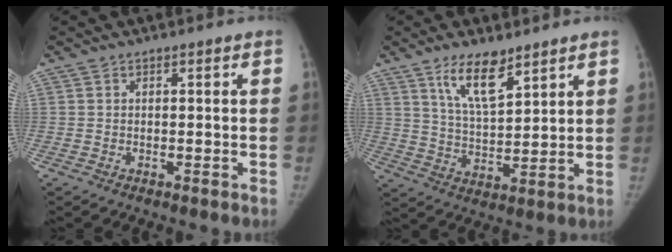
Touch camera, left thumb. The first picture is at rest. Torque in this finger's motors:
{"motor_torque": [0.37, -0.15, 1.39, -0.92, 0.37]}